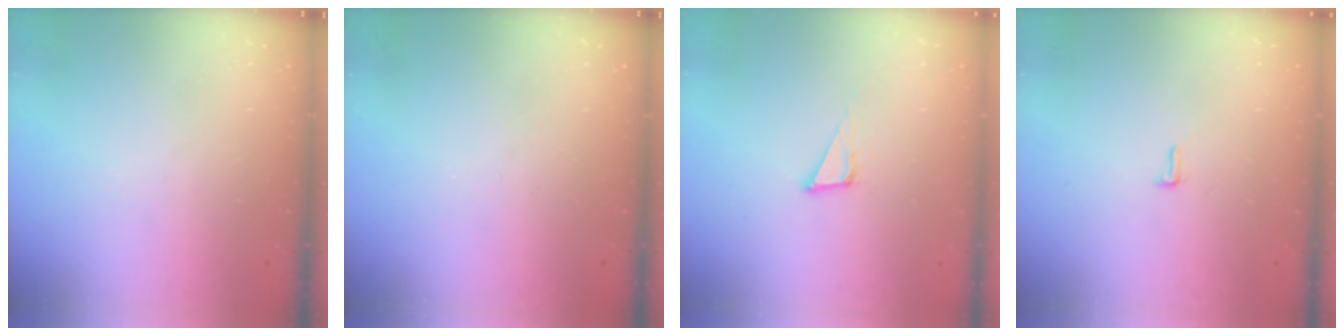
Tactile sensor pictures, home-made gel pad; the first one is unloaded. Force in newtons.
{"total": 0.0}
{"total": 3.8, "press": 3.8, "slide": 0.0}
{"total": 3.7, "press": 3.3, "slide": 1.7}